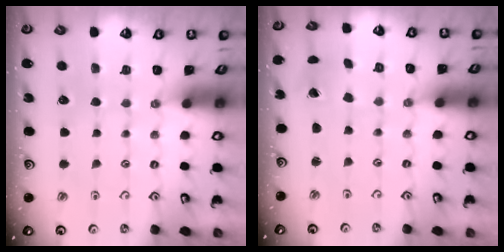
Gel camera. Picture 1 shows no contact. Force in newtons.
{"total": 1.3, "press": 1.3, "slide": 0.3}